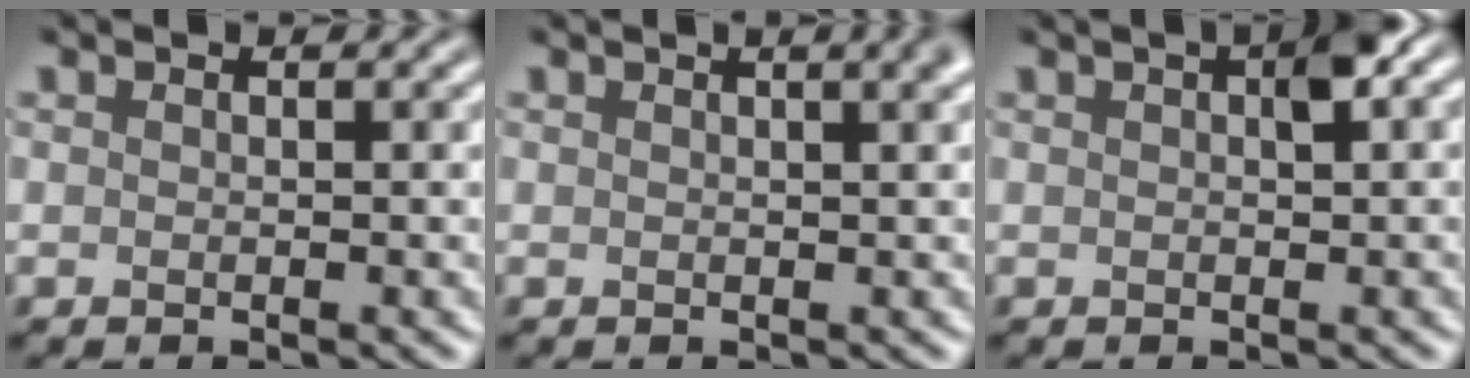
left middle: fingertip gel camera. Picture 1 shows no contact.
{"total": 2.0, "force": [1.0, 0.6, 1.6], "torque": [-0.004, 0.009, 0.006]}
{"total": 1.9, "force": [0.5, 0.5, 1.8], "torque": [-0.025, 0.008, 0.009]}